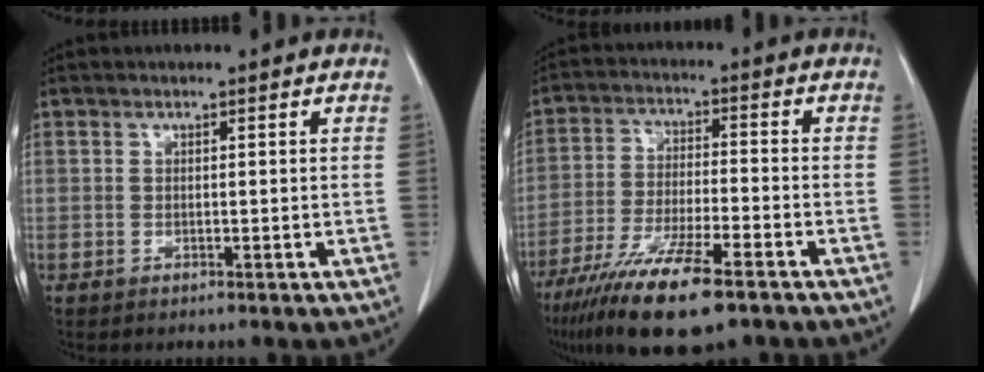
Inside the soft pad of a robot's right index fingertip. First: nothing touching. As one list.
[{"total": 14.7, "force": [-9.8, 2.3, 10.7], "torque": [-0.203, -0.039, -0.171]}]